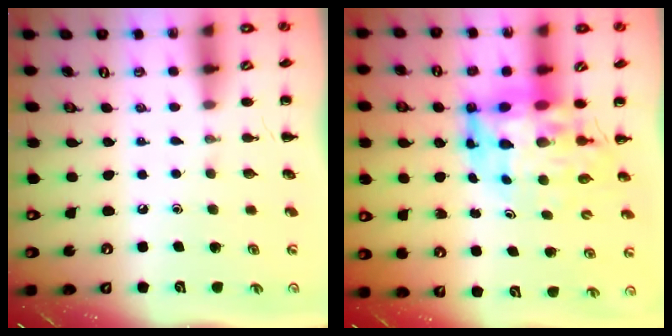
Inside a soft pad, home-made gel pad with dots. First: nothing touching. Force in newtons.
{"total": 9.7, "press": 9.2, "slide": 3.1}